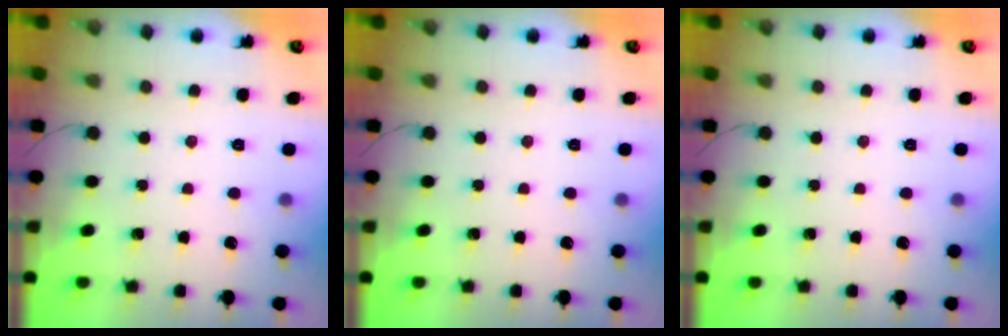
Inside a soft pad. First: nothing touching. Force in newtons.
{"total": 0.0}
{"total": 0.0}